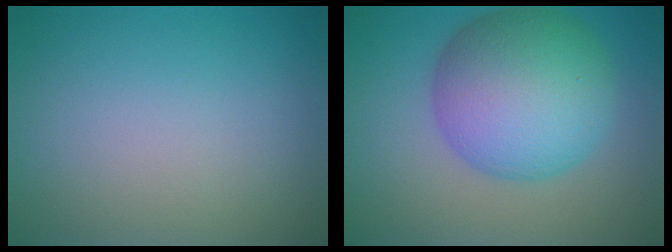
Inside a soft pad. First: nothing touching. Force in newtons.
{"total": 10.5, "press": 10.5, "slide": 0.3}